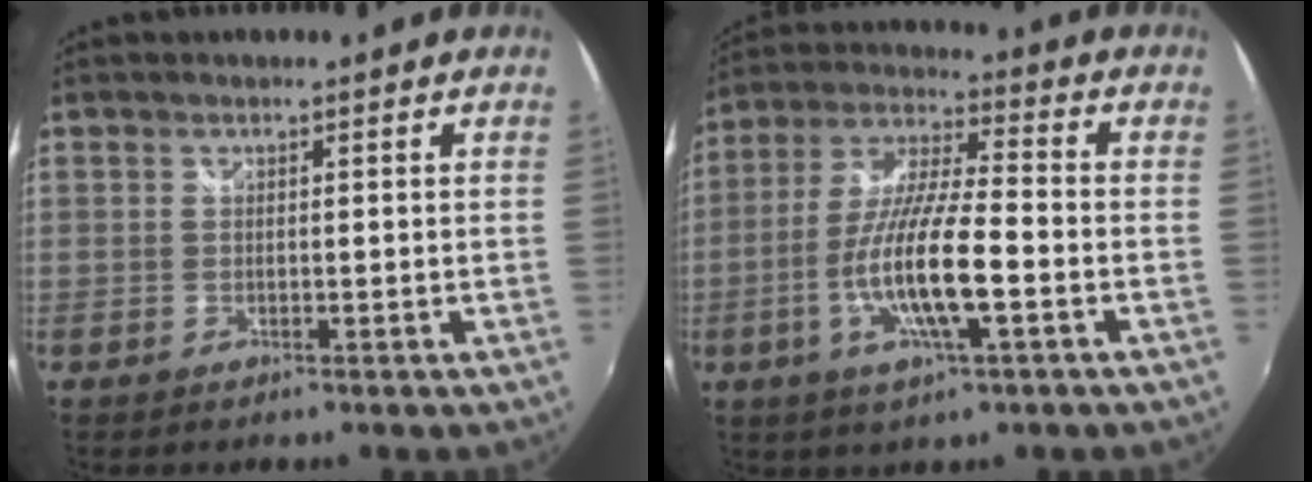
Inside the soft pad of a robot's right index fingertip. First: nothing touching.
{"total": 14.3, "force": [-4.4, 2.5, 13.4], "torque": [-0.268, -0.010, -0.084]}